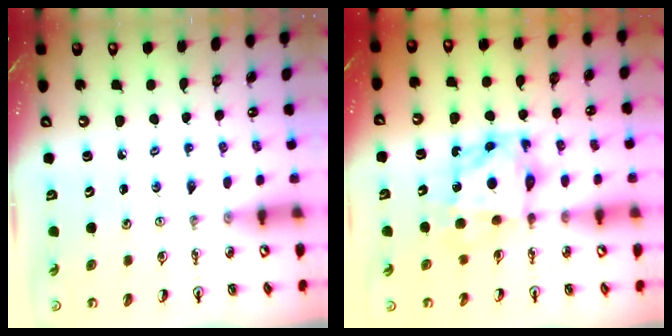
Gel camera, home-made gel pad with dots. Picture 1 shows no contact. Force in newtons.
{"total": 7.5, "press": 7.5, "slide": 0.6}